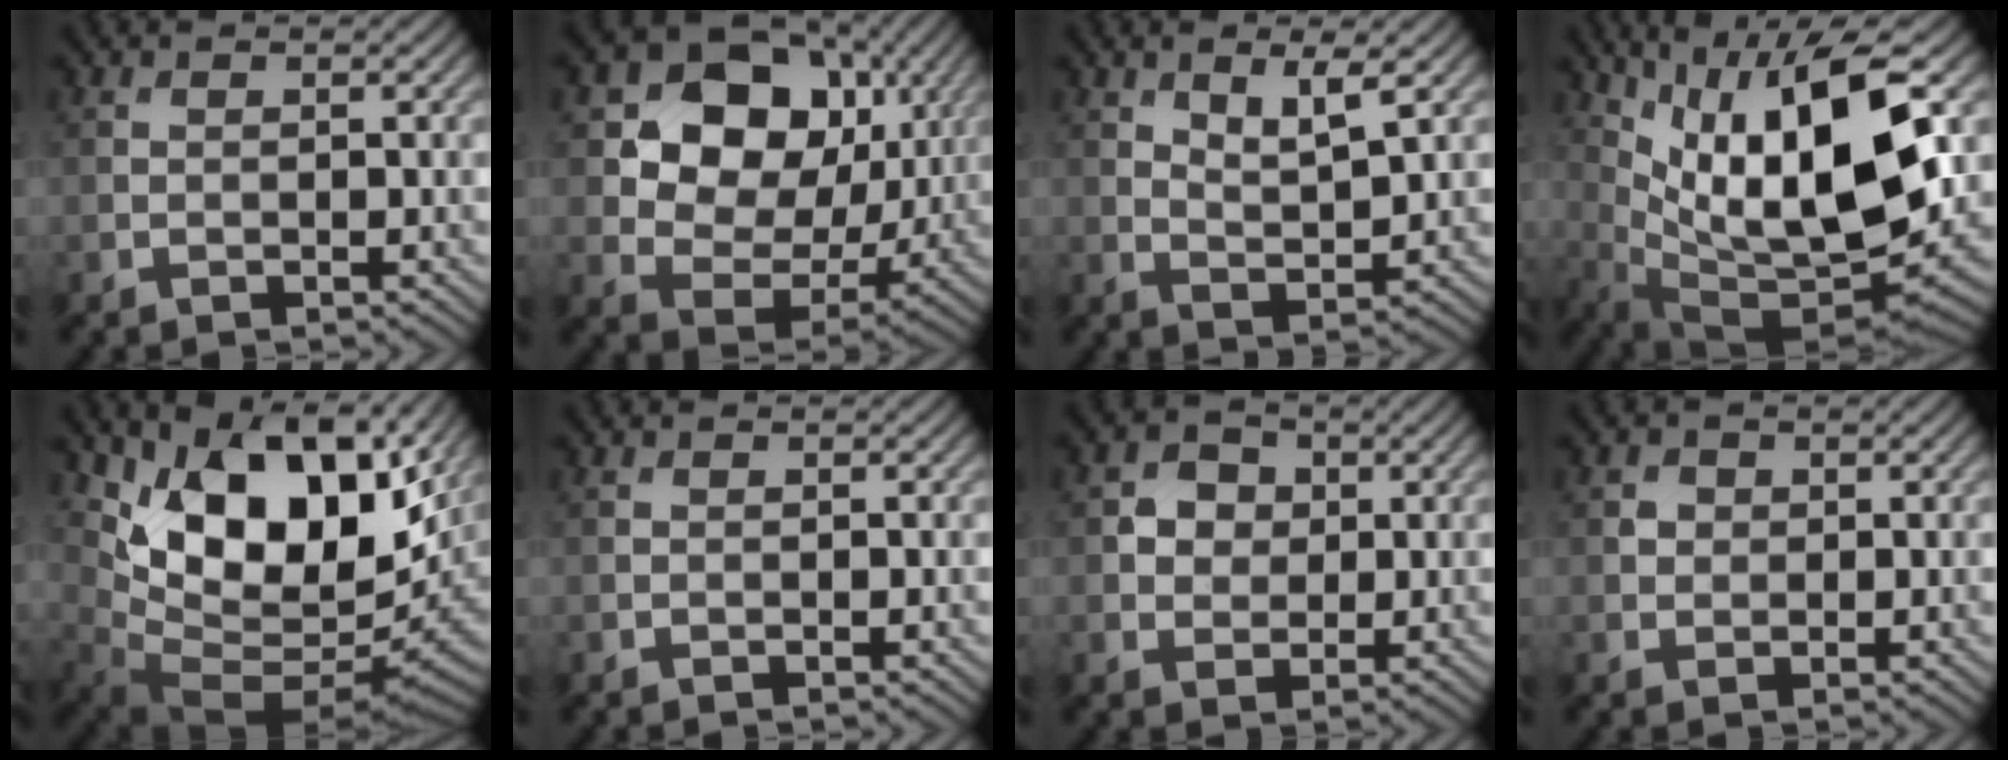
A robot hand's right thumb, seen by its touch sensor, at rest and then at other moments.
{"total": 13.7, "force": [4.1, 10.5, 7.8], "torque": [-0.153, 0.000, 0.065]}
{"total": 4.4, "force": [2.4, 1.4, 3.4], "torque": [-0.071, -0.008, 0.045]}
{"total": 15.6, "force": [4.8, 6.3, 13.5], "torque": [-0.252, -0.002, 0.091]}
{"total": 15.2, "force": [5.8, 8.0, 11.6], "torque": [-0.212, -0.013, 0.123]}
{"total": 0.0}
{"total": 3.6, "force": [0.6, 3.2, 1.6], "torque": [-0.033, 0.004, 0.003]}
{"total": 1.3, "force": [0.3, 1.2, 0.4], "torque": [-0.006, -0.003, 0.002]}